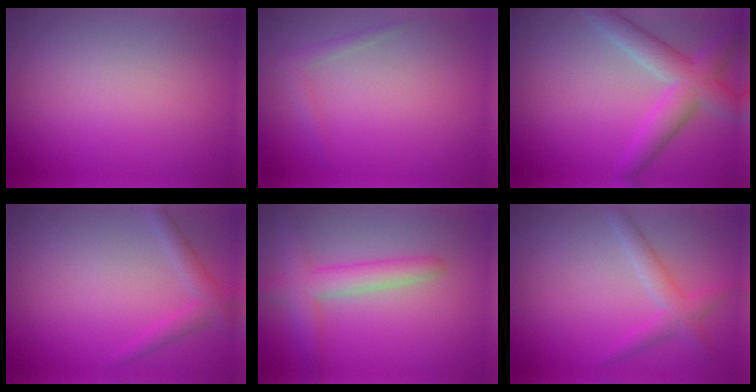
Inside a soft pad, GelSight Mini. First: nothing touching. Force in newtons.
{"total": 1.1, "press": 1.1, "slide": 0.1}
{"total": 5.1, "press": 5.1, "slide": 0.4}
{"total": 1.9, "press": 1.9, "slide": 0.2}
{"total": 4.0, "press": 4.0, "slide": 0.3}
{"total": 2.3, "press": 2.3, "slide": 0.2}